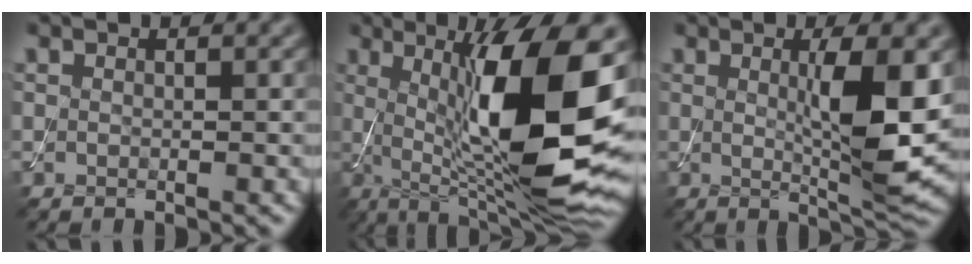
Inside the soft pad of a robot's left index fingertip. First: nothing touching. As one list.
[{"total": 14.9, "force": [1.4, 4.1, 14.2], "torque": [-0.216, -0.005, 0.024]}, {"total": 7.1, "force": [0.7, 1.4, 6.9], "torque": [-0.106, -0.012, 0.016]}]